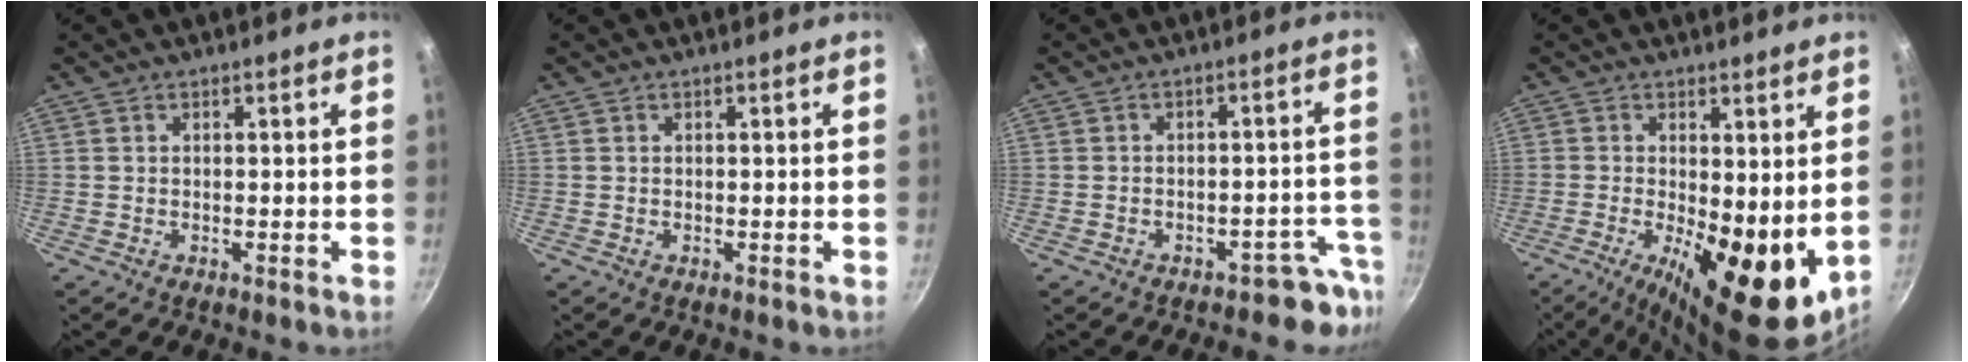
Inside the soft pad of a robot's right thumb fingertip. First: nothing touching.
{"total": 0.0}
{"total": 5.5, "force": [-4.5, 2.9, 1.2], "torque": [0.046, 0.063, -0.051]}
{"total": 15.5, "force": [-1.1, 6.3, 14.1], "torque": [-0.192, -0.030, -0.009]}